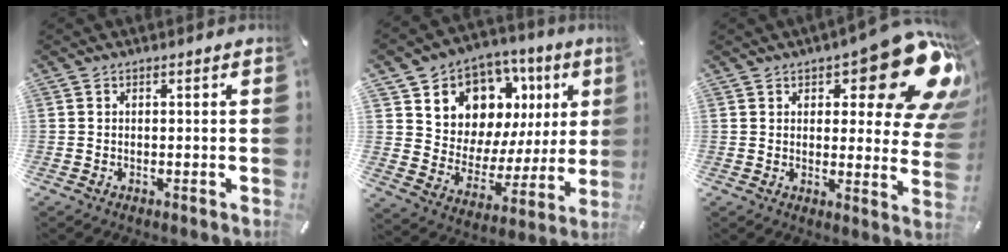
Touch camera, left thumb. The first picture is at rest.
{"total": 11.1, "force": [6.9, 8.3, 2.9], "torque": [-0.054, -0.076, 0.128]}
{"total": 18.6, "force": [10.5, 6.4, 13.9], "torque": [-0.162, -0.080, 0.170]}